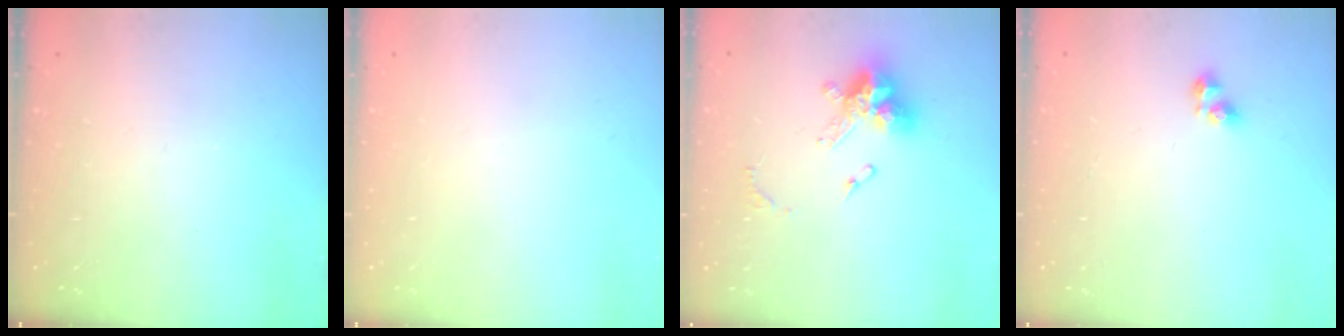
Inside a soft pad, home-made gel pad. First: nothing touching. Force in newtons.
{"total": 0.0}
{"total": 12.8, "press": 12.7, "slide": 1.4}
{"total": 5.2, "press": 5.2, "slide": 0.7}